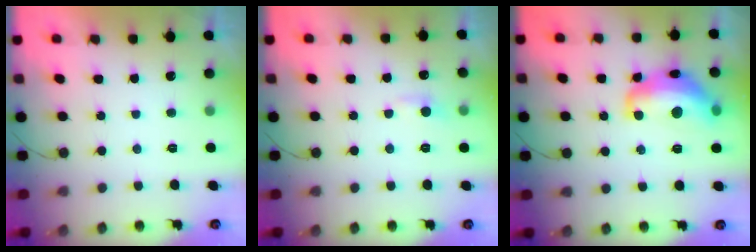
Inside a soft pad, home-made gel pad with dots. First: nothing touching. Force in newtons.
{"total": 4.6, "press": 4.6, "slide": 0.5}
{"total": 14.8, "press": 14.7, "slide": 1.3}